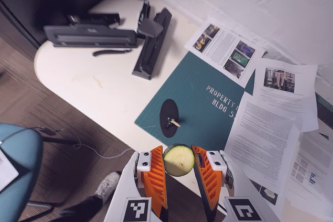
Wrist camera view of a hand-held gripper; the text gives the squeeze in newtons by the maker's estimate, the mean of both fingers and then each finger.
{"total": 10.7, "left": 10.6, "right": 10.8}